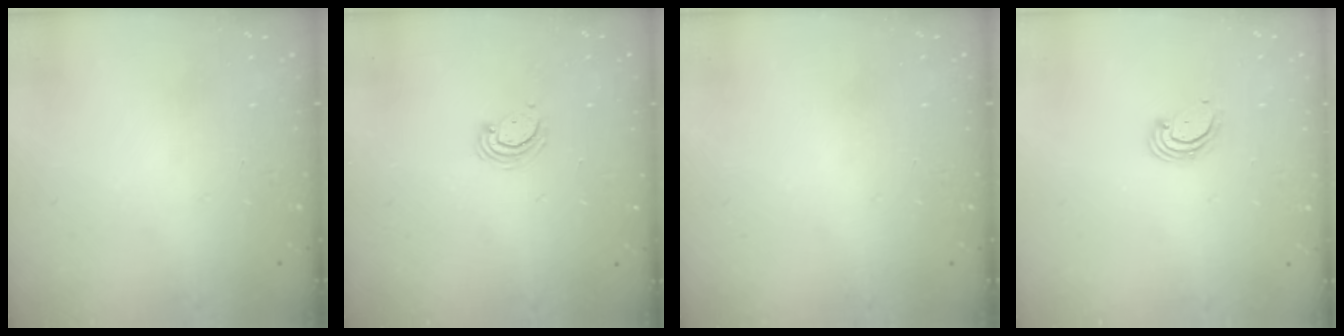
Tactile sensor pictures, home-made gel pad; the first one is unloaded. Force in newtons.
{"total": 4.3, "press": 4.3, "slide": 0.4}
{"total": 0.0}
{"total": 2.7, "press": 2.7, "slide": 0.3}